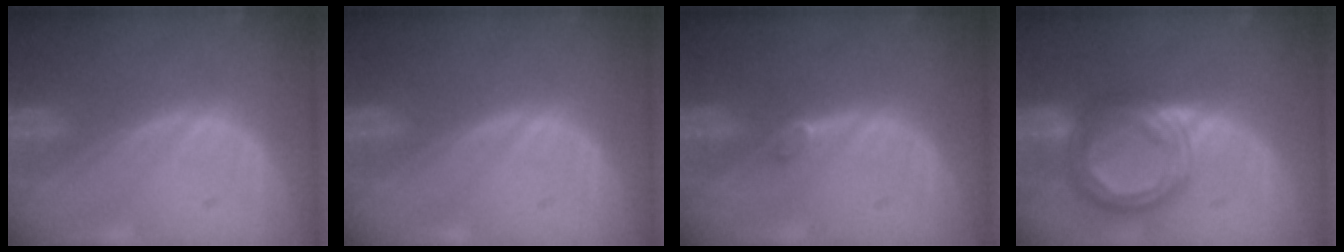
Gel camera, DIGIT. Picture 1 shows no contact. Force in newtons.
{"total": 0.0}
{"total": 1.2, "press": 1.2, "slide": 0.2}
{"total": 8.5, "press": 8.5, "slide": 0.7}